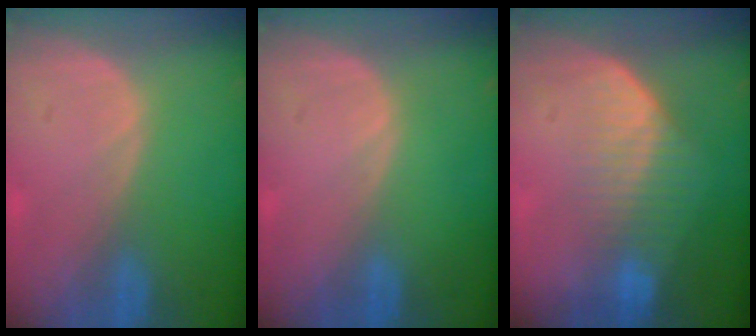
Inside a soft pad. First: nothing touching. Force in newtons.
{"total": 0.0}
{"total": 7.4, "press": 6.3, "slide": 3.9}